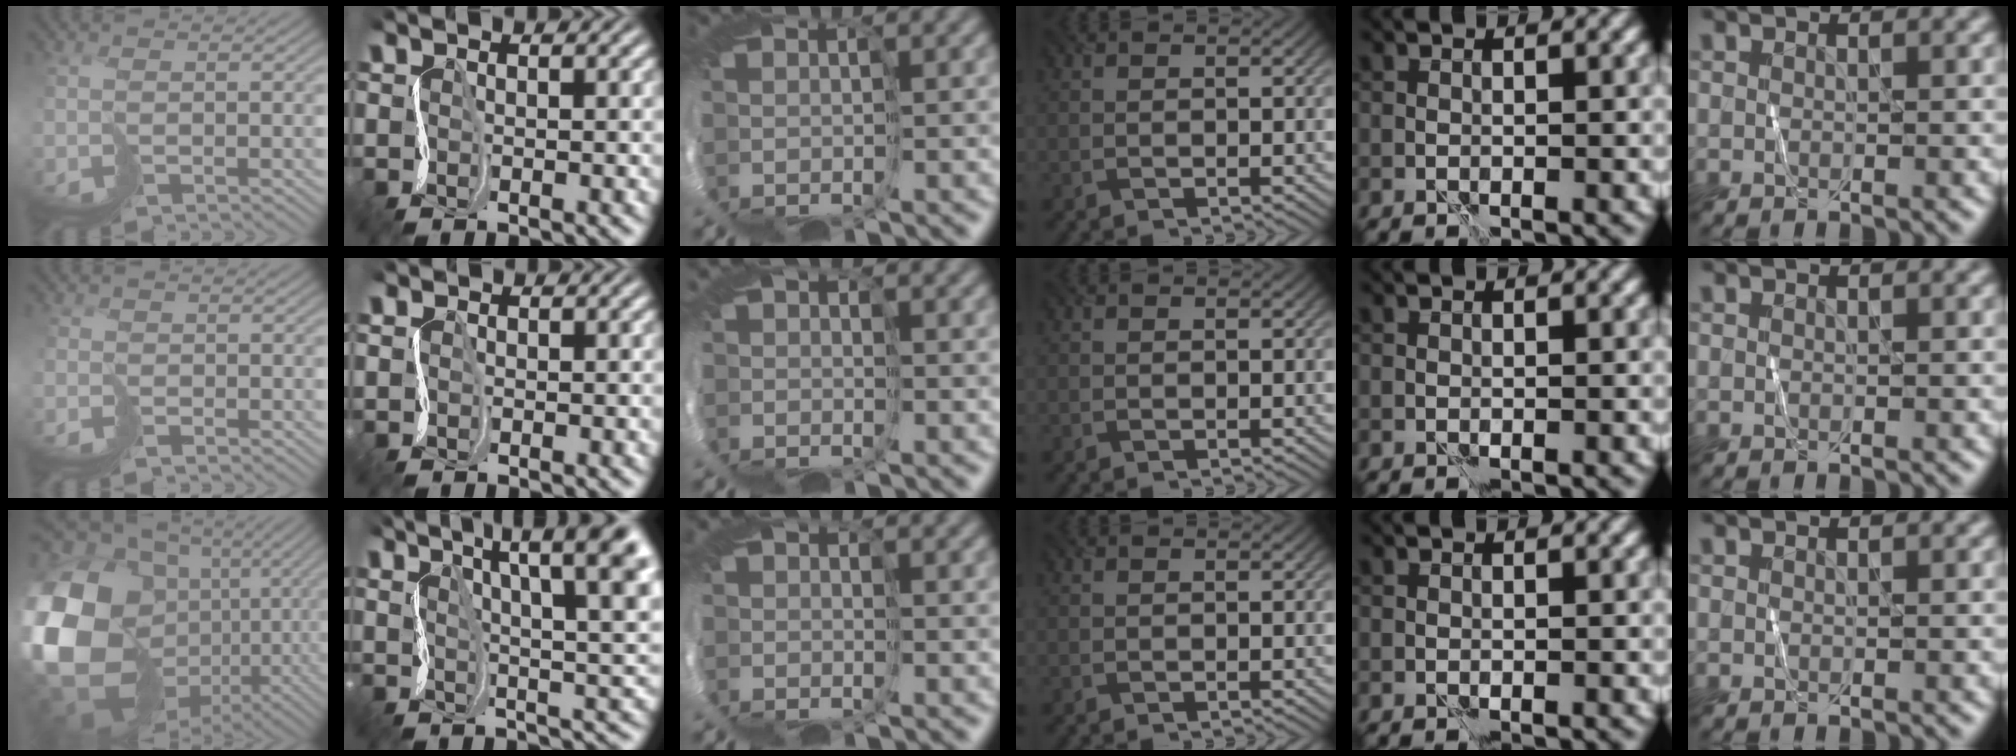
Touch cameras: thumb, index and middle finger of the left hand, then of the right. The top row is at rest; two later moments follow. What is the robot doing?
{"motion": "cut", "object": "paper bag"}